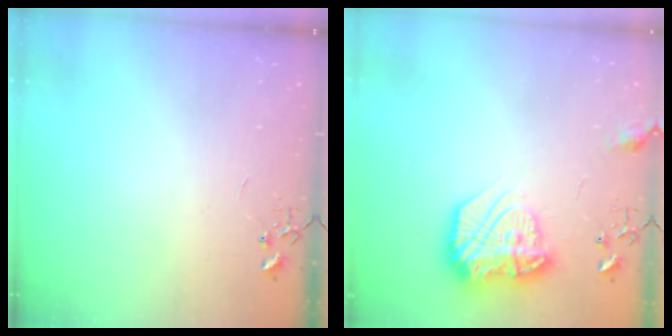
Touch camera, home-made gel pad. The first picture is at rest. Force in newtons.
{"total": 18.4, "press": 18.3, "slide": 1.4}